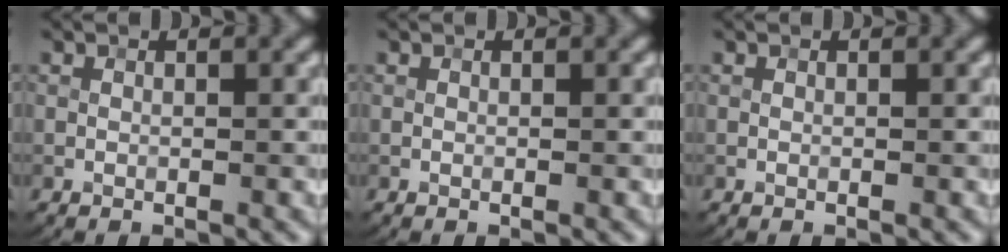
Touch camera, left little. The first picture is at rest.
{"total": 0.0}
{"total": 0.0}